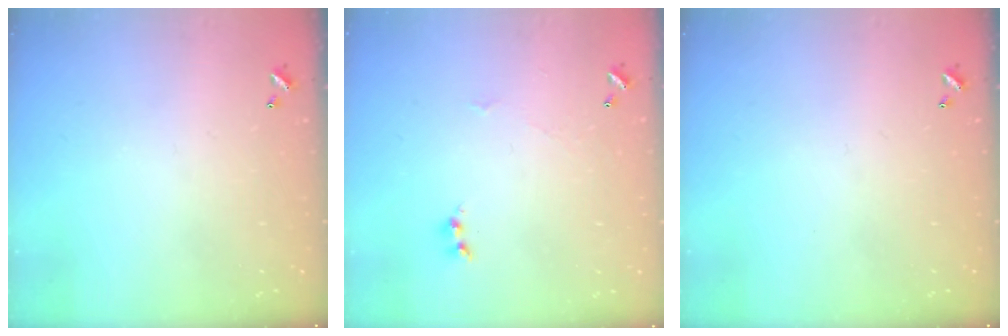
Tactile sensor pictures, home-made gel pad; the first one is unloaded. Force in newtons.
{"total": 1.6, "press": 1.6, "slide": 0.2}
{"total": 0.0}